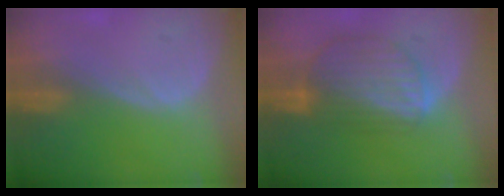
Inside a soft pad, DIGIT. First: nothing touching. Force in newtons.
{"total": 8.7, "press": 7.6, "slide": 4.1}